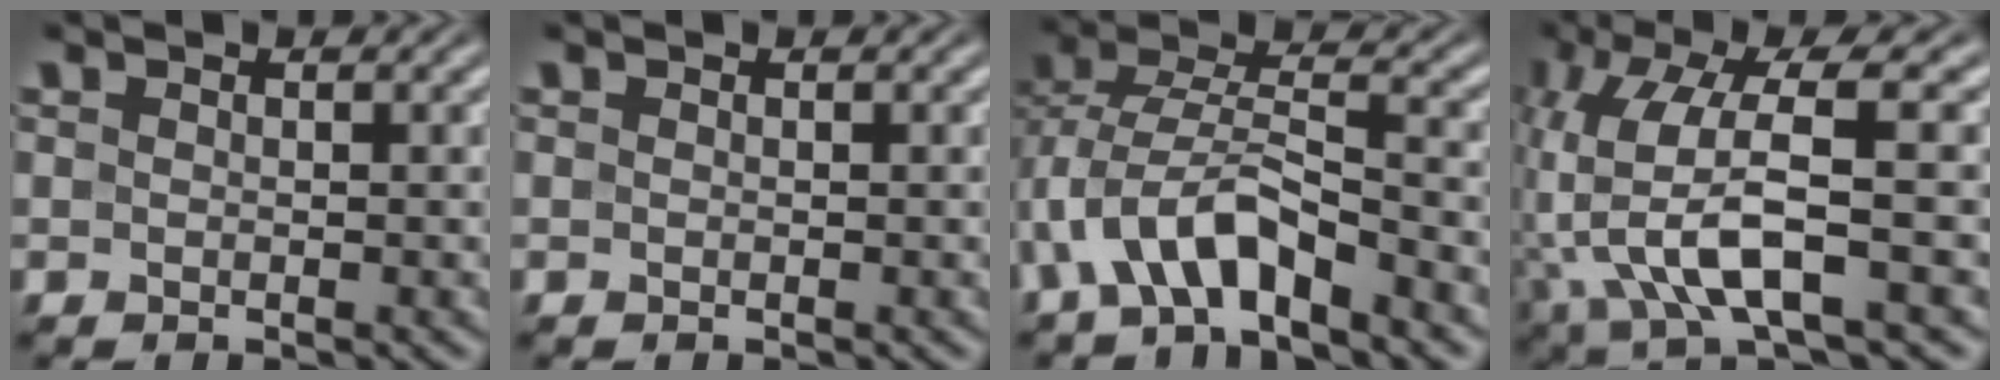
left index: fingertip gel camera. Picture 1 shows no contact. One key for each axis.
{"total": 0.0}
{"total": 6.0, "fx": -3.2, "fy": 2.5, "fz": 4.3, "tx": -0.084, "ty": 0.010, "tz": -0.062}
{"total": 8.5, "fx": -1.6, "fy": 2.3, "fz": 8.0, "tx": -0.175, "ty": 0.010, "tz": -0.034}